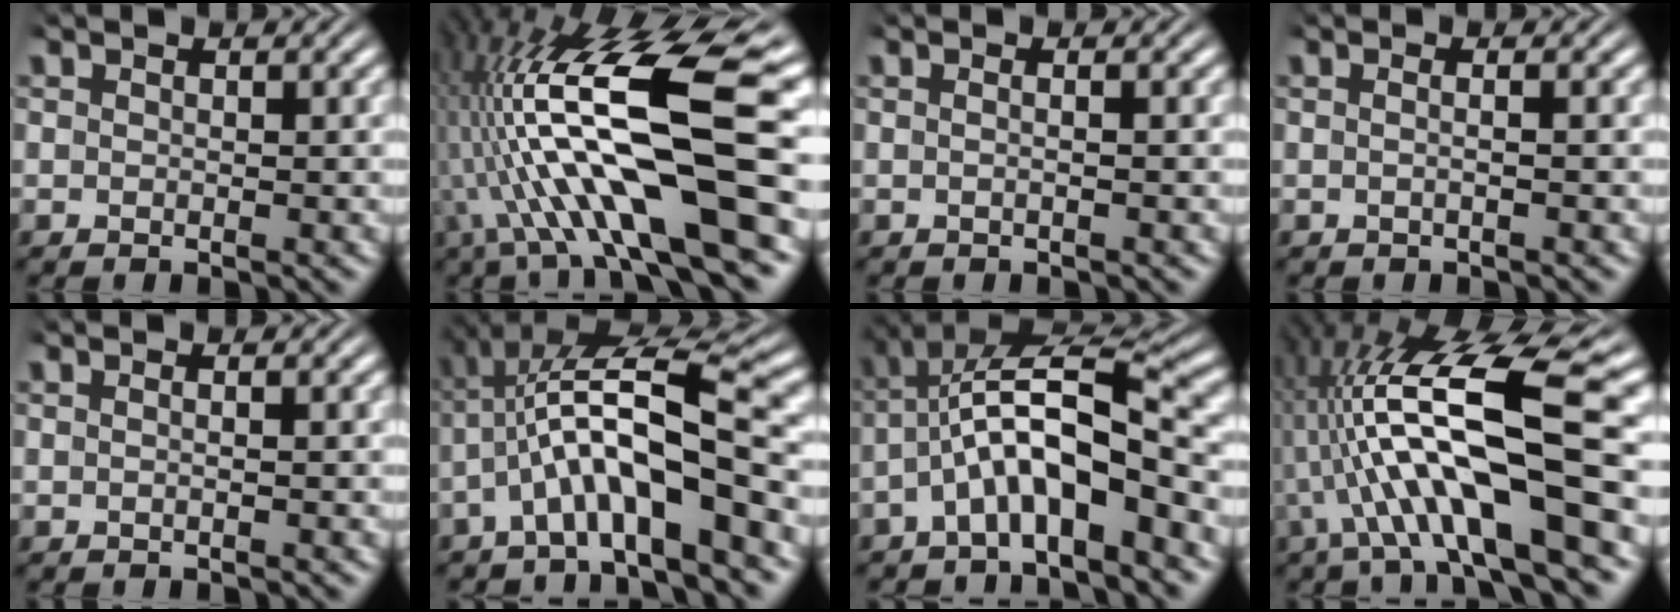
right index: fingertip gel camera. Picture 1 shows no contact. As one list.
[{"total": 14.0, "force": [-0.4, 5.3, 13.0], "torque": [-0.236, -0.009, 0.004]}, {"total": 1.0, "force": [-0.3, -0.3, 0.9], "torque": [-0.015, 0.002, -0.007]}, {"total": 1.3, "force": [-0.4, -0.4, 1.1], "torque": [-0.022, 0.000, -0.007]}, {"total": 0.7, "force": [-0.2, -0.3, 0.6], "torque": [-0.009, 0.003, -0.006]}, {"total": 8.8, "force": [-0.2, 4.0, 7.8], "torque": [-0.149, -0.003, 0.001]}, {"total": 7.5, "force": [-0.8, 4.2, 6.2], "torque": [-0.126, -0.019, -0.006]}, {"total": 11.6, "force": [0.3, 4.1, 10.8], "torque": [-0.201, 0.000, 0.010]}]